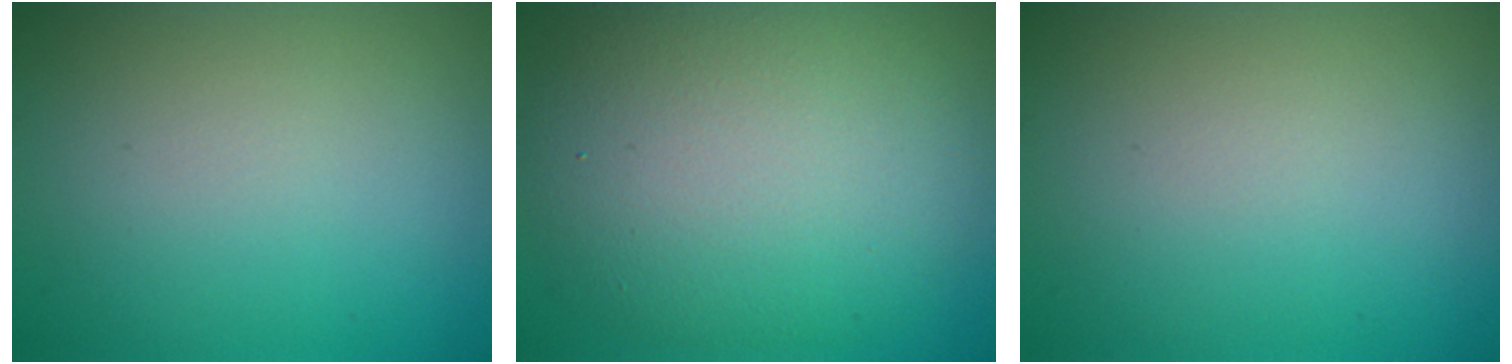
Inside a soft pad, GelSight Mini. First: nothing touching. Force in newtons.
{"total": 9.9, "press": 9.9, "slide": 0.5}
{"total": 0.0}